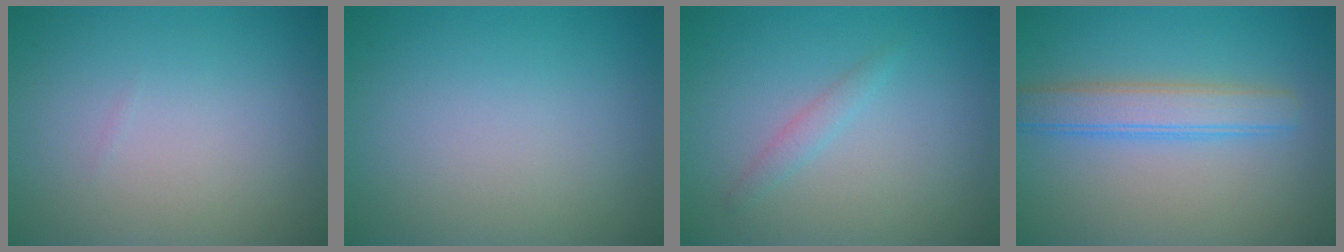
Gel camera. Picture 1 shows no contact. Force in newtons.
{"total": 0.0}
{"total": 1.1, "press": 1.1, "slide": 0.1}
{"total": 3.6, "press": 3.6, "slide": 0.1}